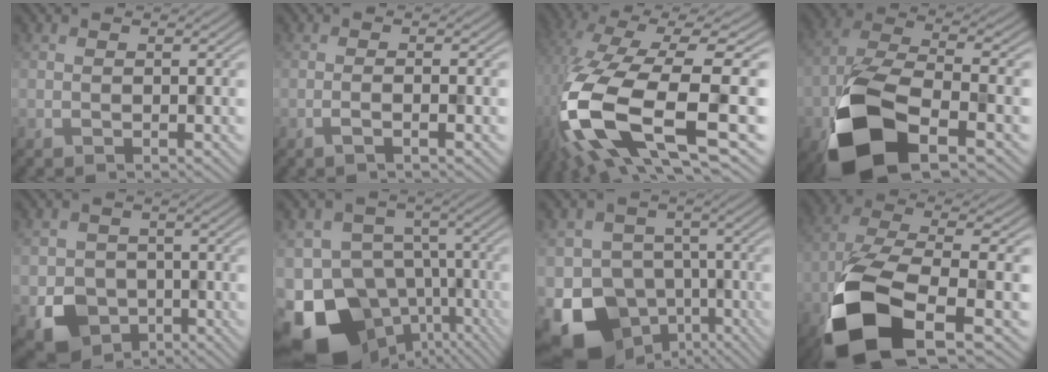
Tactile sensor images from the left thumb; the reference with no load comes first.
{"total": 1.9, "force": [-0.7, 0.2, 1.8], "torque": [-0.027, 0.007, -0.019]}
{"total": 17.7, "force": [-4.2, 6.4, 16.0], "torque": [-0.361, -0.033, -0.054]}
{"total": 13.3, "force": [-6.6, 6.0, 9.9], "torque": [-0.209, -0.022, -0.132]}
{"total": 7.0, "force": [-2.5, 5.9, 2.7], "torque": [-0.056, -0.023, -0.052]}
{"total": 19.5, "force": [-11.3, 13.4, 8.6], "torque": [-0.190, -0.043, -0.151]}
{"total": 12.9, "force": [-6.5, 10.2, 4.4], "torque": [-0.099, -0.030, -0.117]}
{"total": 14.5, "force": [-6.7, 6.0, 11.3], "torque": [-0.241, -0.029, -0.131]}